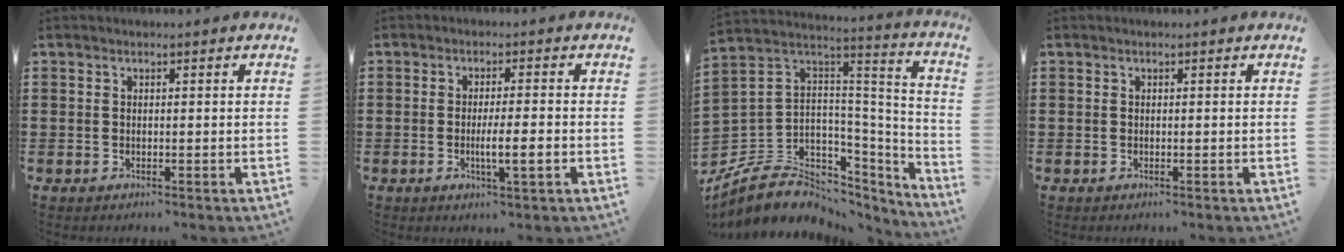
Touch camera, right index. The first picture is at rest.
{"total": 4.3, "force": [-1.2, 0.3, 4.1], "torque": [-0.069, -0.006, -0.021]}
{"total": 8.1, "force": [-4.3, 6.2, 2.9], "torque": [-0.089, -0.011, -0.076]}
{"total": 0.0}